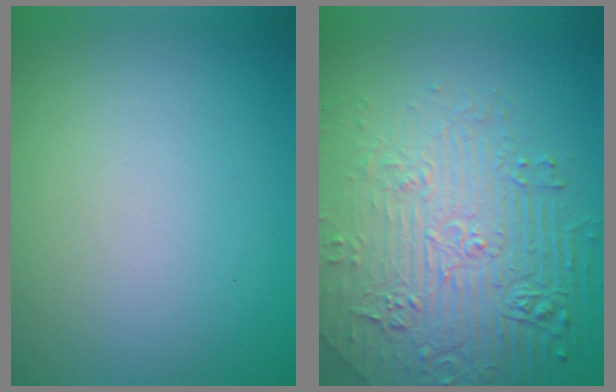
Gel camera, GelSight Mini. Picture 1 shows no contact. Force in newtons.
{"total": 8.5, "press": 5.9, "slide": 6.1}